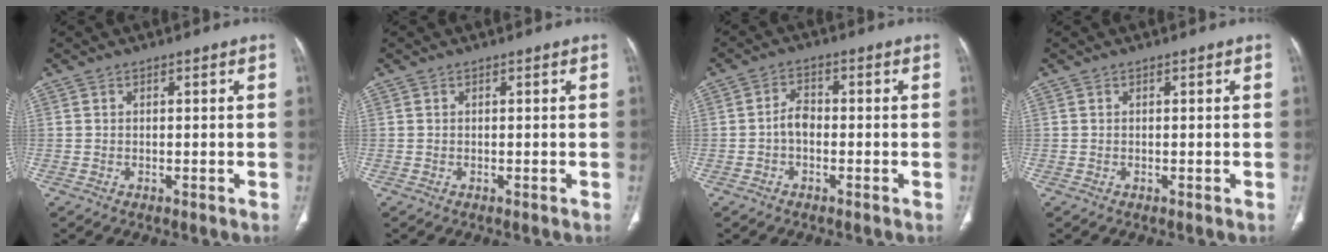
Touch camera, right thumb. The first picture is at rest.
{"total": 0.0}
{"total": 3.2, "force": [-0.8, 2.0, 2.3], "torque": [-0.032, 0.014, -0.021]}
{"total": 0.0}